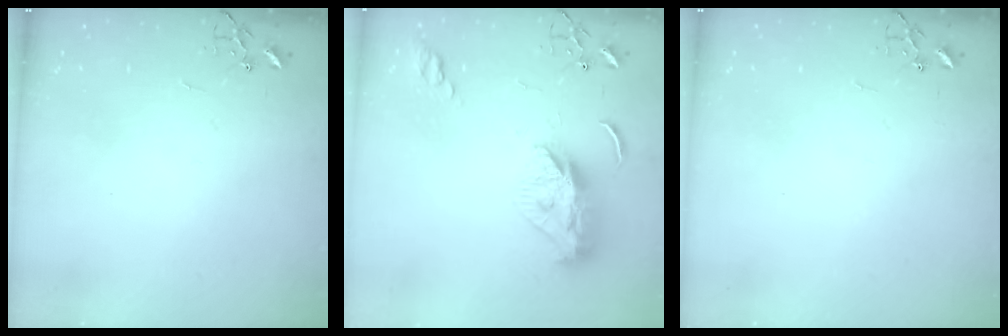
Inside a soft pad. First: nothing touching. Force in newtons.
{"total": 10.9, "press": 10.9, "slide": 0.9}
{"total": 0.0}